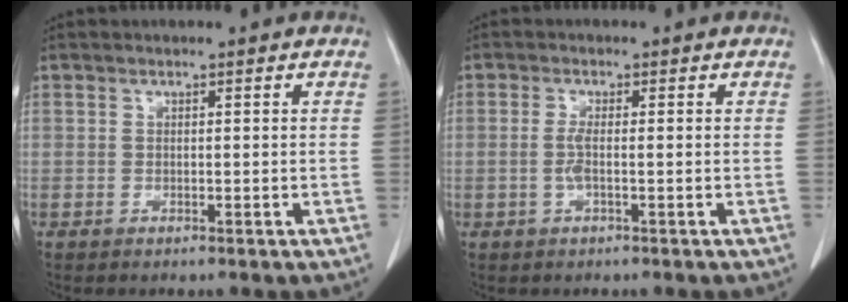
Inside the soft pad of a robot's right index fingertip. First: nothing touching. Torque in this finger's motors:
{"motor_torque": [-0.06, 0.11, -0.01, 0.00]}